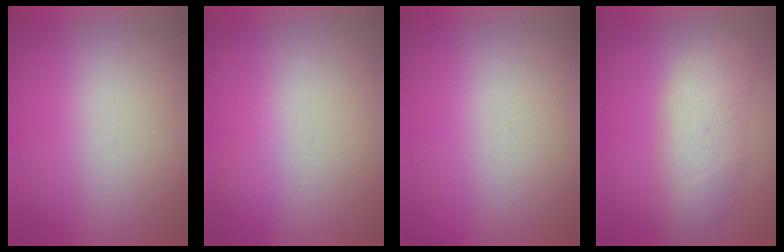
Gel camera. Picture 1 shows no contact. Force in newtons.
{"total": 1.0}
{"total": 1.1}
{"total": 3.5}